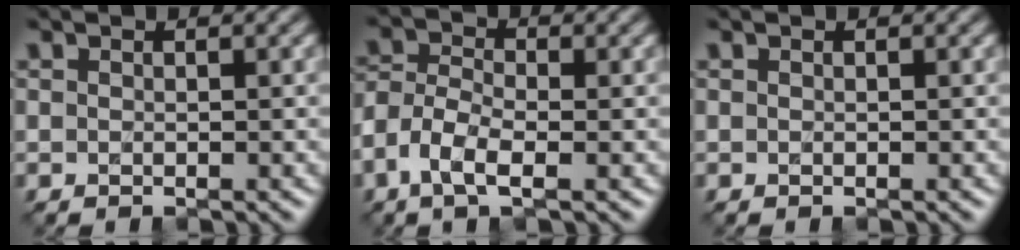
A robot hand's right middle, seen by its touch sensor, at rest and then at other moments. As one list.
[{"total": 4.0, "force": [-2.4, 1.9, 2.6], "torque": [-0.063, -0.004, -0.051]}, {"total": 0.0}]